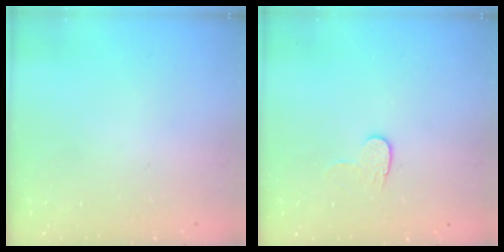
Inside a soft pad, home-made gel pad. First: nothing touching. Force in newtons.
{"total": 6.2, "press": 6.2, "slide": 0.5}